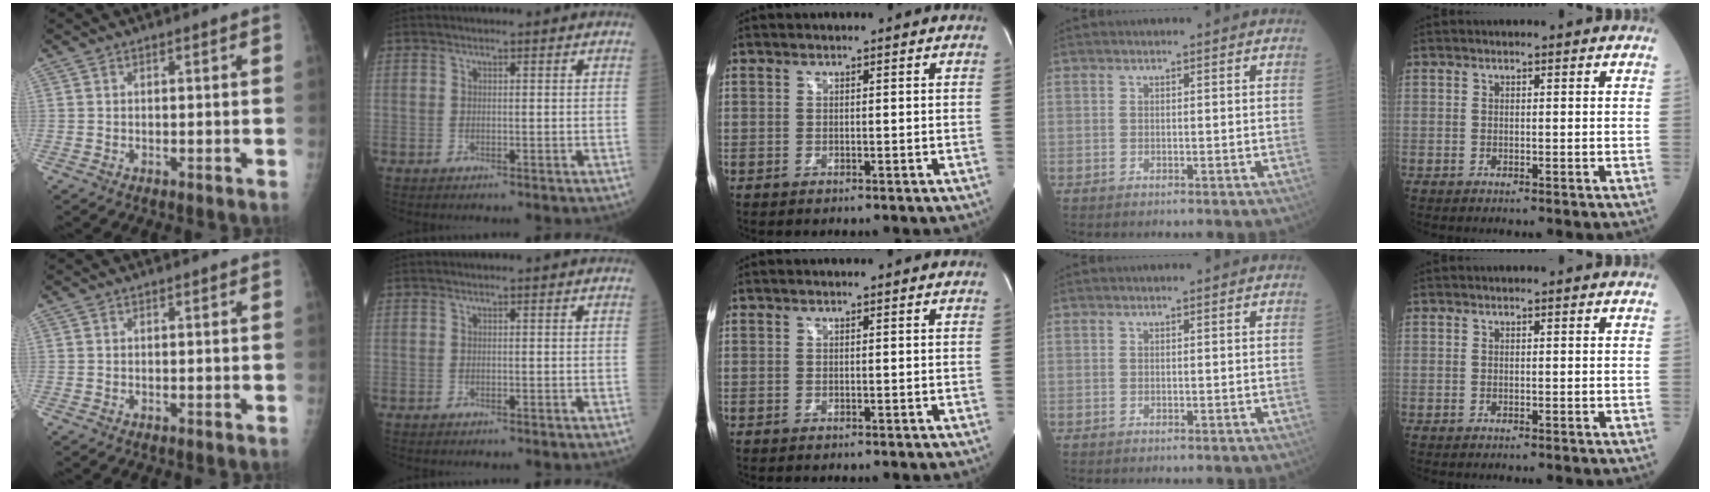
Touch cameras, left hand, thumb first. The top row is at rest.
{}